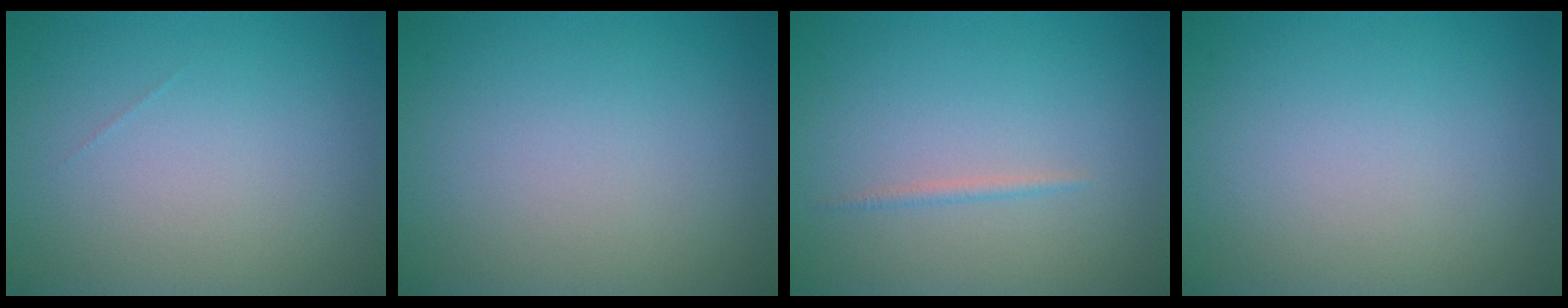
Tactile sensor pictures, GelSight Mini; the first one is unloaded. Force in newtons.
{"total": 0.0}
{"total": 0.7, "press": 0.7, "slide": 0.1}
{"total": 0.0}